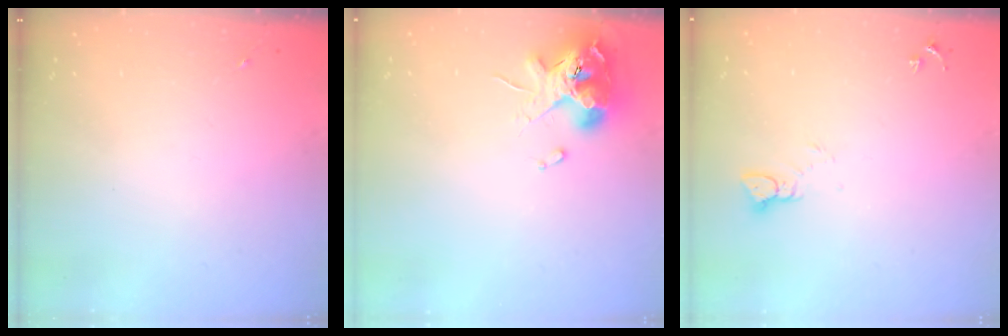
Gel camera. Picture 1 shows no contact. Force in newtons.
{"total": 12.7, "press": 12.5, "slide": 2.0}
{"total": 3.1, "press": 3.1, "slide": 0.2}